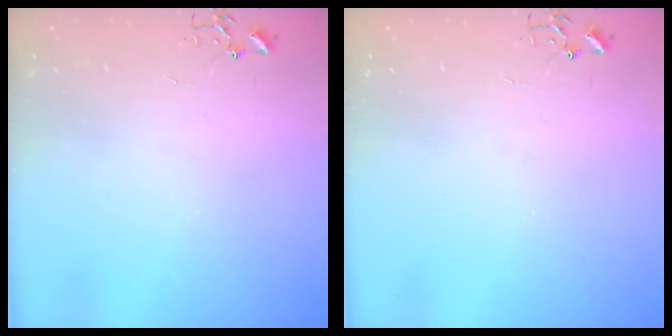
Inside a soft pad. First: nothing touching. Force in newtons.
{"total": 0.0}